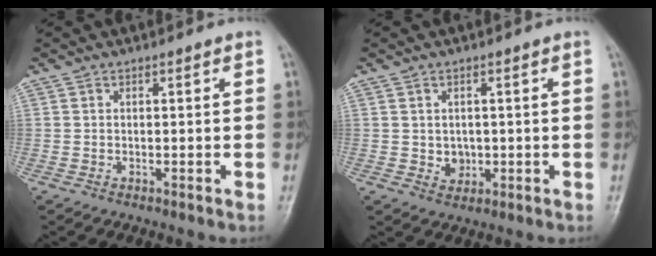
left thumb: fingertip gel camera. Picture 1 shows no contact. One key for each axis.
{"total": 2.6, "fx": 0.0, "fy": 2.3, "fz": 1.3, "tx": -0.009, "ty": -0.001, "tz": 0.008}